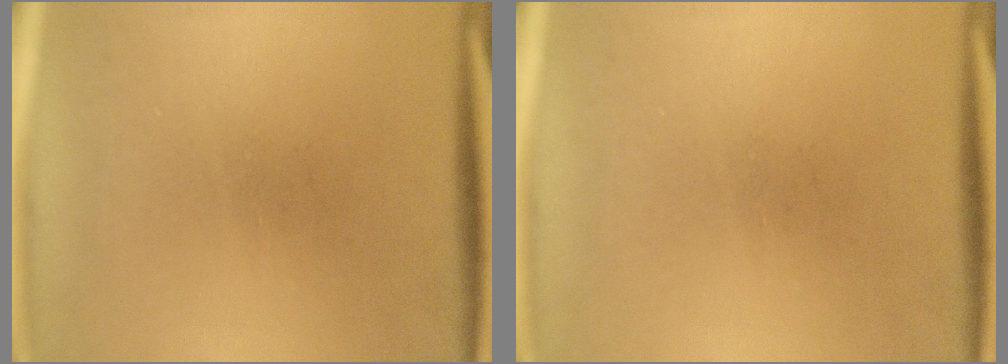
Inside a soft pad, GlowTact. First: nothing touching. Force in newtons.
{"total": 0.0}